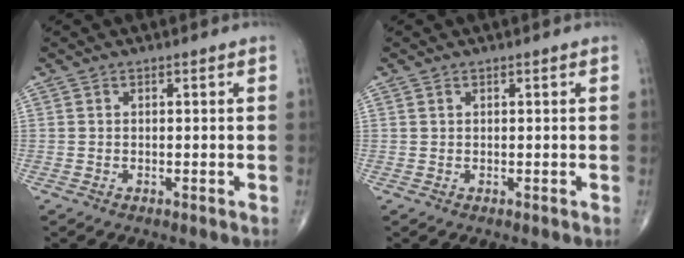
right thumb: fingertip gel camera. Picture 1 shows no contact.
{"total": 0.0}